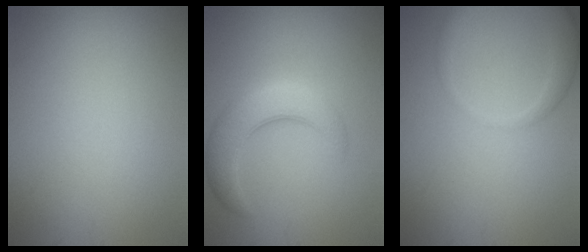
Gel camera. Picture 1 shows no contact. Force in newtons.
{"total": 5.0, "press": 5.0, "slide": 0.2}
{"total": 3.5, "press": 3.5, "slide": 0.2}